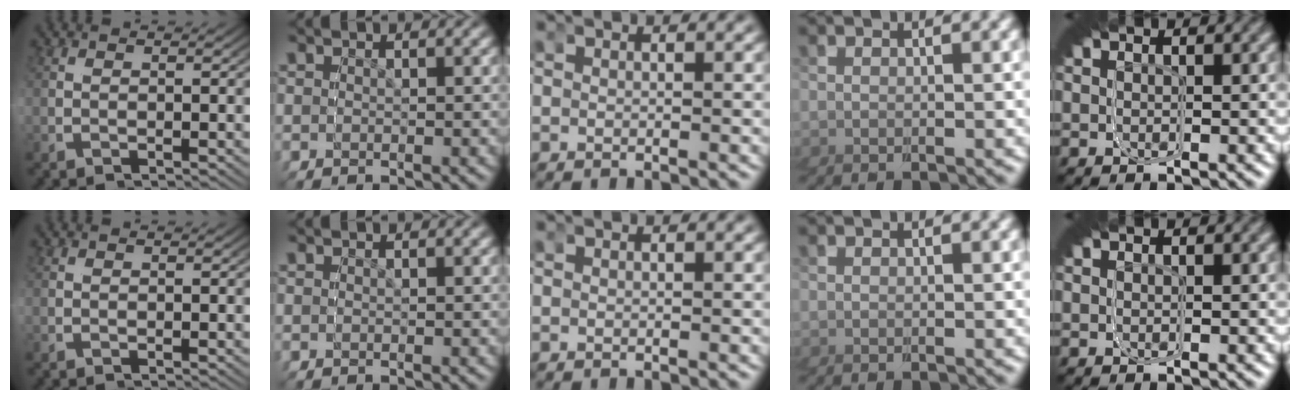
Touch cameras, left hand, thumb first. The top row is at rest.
{}